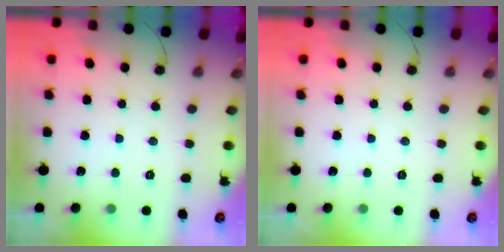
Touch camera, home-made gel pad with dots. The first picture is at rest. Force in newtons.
{"total": 0.0}